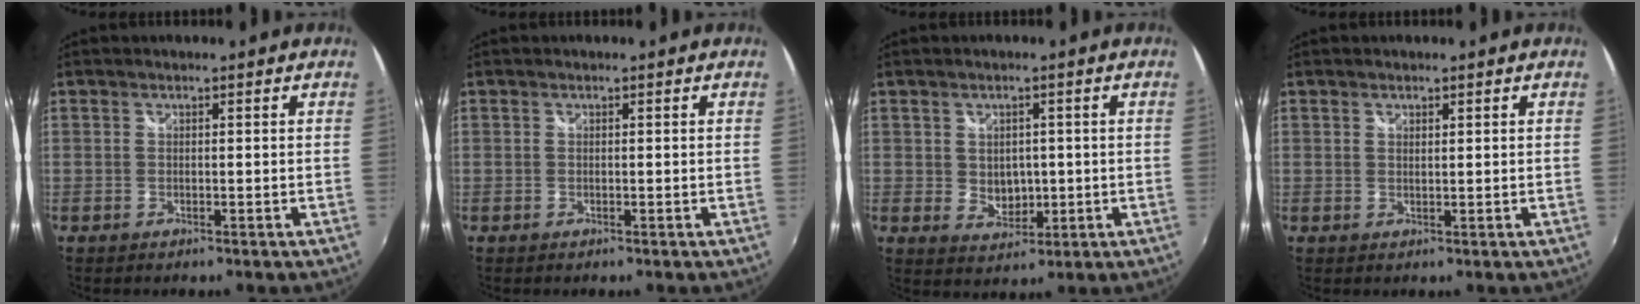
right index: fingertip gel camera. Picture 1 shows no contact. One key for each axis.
{"total": 0.0}
{"total": 4.8, "fx": 0.2, "fy": 4.0, "fz": 2.6, "tx": -0.044, "ty": -0.003, "tz": 0.011}
{"total": 0.8, "fx": 0.7, "fy": 0.4, "fz": 0.4, "tx": -0.003, "ty": 0.000, "tz": 0.011}